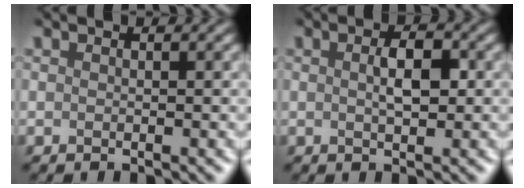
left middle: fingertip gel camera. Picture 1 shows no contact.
{"total": 1.1, "force": [-0.2, -0.8, 0.7], "torque": [-0.045, 0.002, 0.019]}